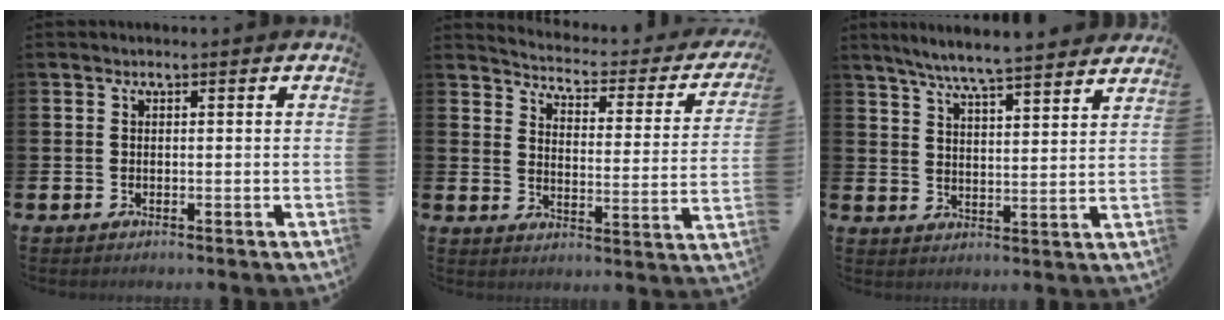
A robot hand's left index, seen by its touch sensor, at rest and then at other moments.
{"total": 3.8, "force": [3.6, 1.0, 1.0], "torque": [-0.037, -0.037, 0.050]}
{"total": 6.8, "force": [6.5, -0.3, 2.0], "torque": [-0.062, -0.038, 0.114]}